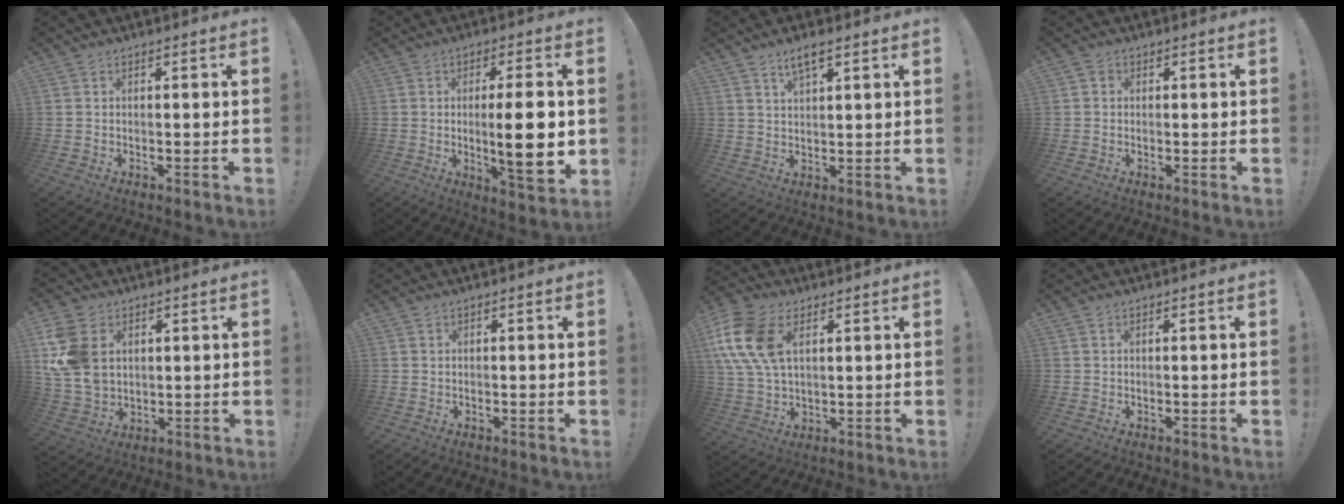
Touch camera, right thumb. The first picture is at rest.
{"total": 13.1, "force": [-0.2, 2.1, 12.9], "torque": [-0.192, -0.013, -0.009]}
{"total": 4.5, "force": [3.1, 1.1, 3.1], "torque": [-0.047, -0.015, 0.052]}
{"total": 1.1, "force": [0.1, 1.1, 0.2], "torque": [0.002, 0.002, 0.001]}
{"total": 14.1, "force": [4.0, 10.4, 8.7], "torque": [-0.182, -0.013, 0.078]}
{"total": 0.0}
{"total": 16.5, "force": [5.5, 10.5, 11.4], "torque": [-0.239, -0.014, 0.100]}
{"total": 0.0}